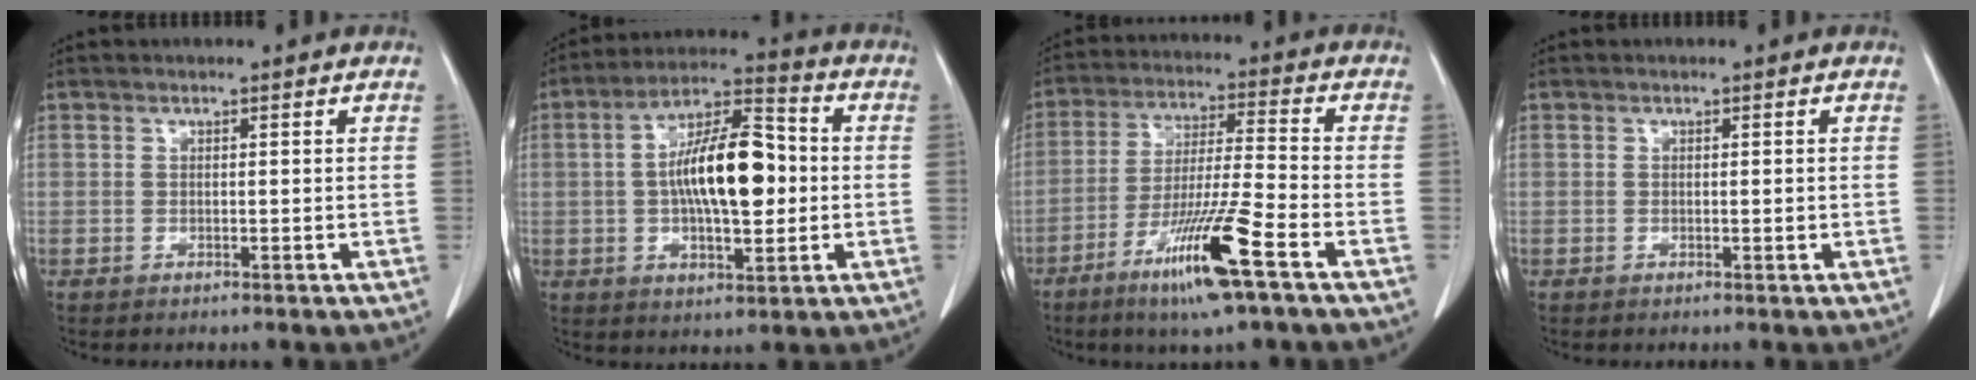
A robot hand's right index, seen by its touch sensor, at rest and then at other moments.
{"total": 14.0, "force": [0.1, 4.7, 13.2], "torque": [-0.239, 0.020, 0.000]}
{"total": 13.1, "force": [-7.1, -0.4, 11.1], "torque": [-0.213, -0.028, -0.130]}
{"total": 0.6, "force": [-0.1, 0.1, 0.5], "torque": [-0.009, -0.001, 0.000]}